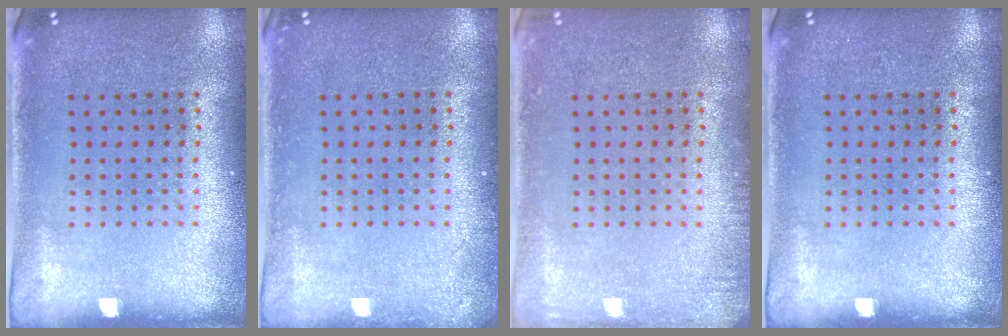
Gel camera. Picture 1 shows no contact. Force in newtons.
{"total": 0.8, "press": 0.8, "slide": 0.1}
{"total": 1.3, "press": 1.2, "slide": 0.2}
{"total": 0.0}